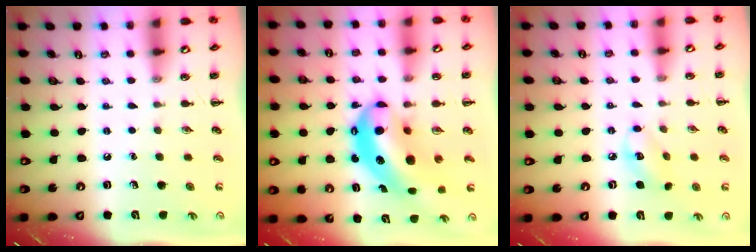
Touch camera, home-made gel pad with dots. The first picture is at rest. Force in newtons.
{"total": 12.8, "press": 12.4, "slide": 3.1}
{"total": 6.0, "press": 6.0, "slide": 0.6}